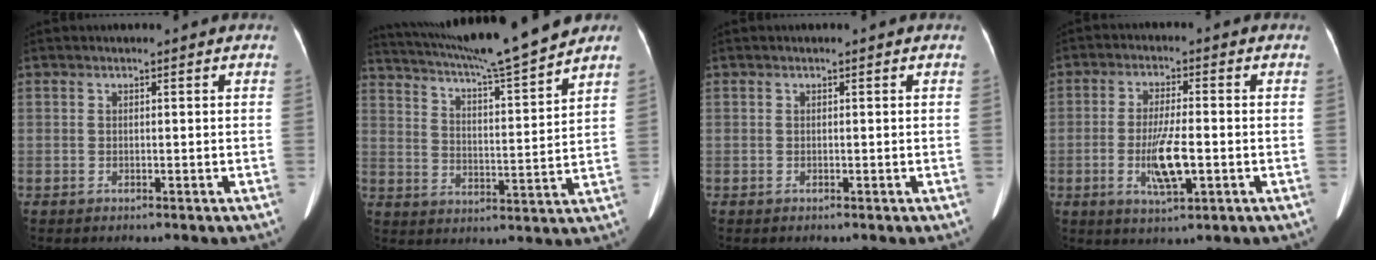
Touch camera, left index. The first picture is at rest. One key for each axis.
{"total": 17.7, "fx": 15.7, "fy": -0.5, "fz": 8.2, "tx": -0.144, "ty": -0.006, "tz": 0.243}
{"total": 0.0}
{"total": 7.4, "fx": -1.8, "fy": 1.3, "fz": 7.0, "tx": -0.136, "ty": -0.007, "tz": -0.031}